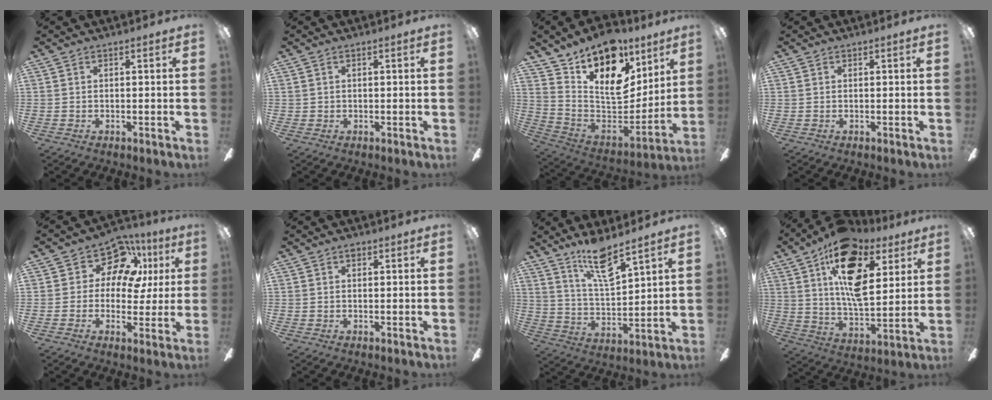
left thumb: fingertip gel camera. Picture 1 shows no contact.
{"total": 0.5, "force": [0.0, 0.5, 0.0], "torque": [0.001, 0.004, -0.001]}
{"total": 18.0, "force": [11.7, 9.9, 9.5], "torque": [-0.154, -0.086, 0.211]}
{"total": 0.0}
{"total": 12.6, "force": [6.1, 8.8, 6.7], "torque": [-0.103, -0.028, 0.113]}
{"total": 0.9, "force": [0.5, 0.6, 0.5], "torque": [-0.003, 0.000, 0.007]}
{"total": 12.3, "force": [9.3, 3.1, 7.4], "torque": [-0.136, -0.051, 0.162]}
{"total": 20.2, "force": [9.9, 10.3, 14.3], "torque": [-0.241, -0.034, 0.169]}